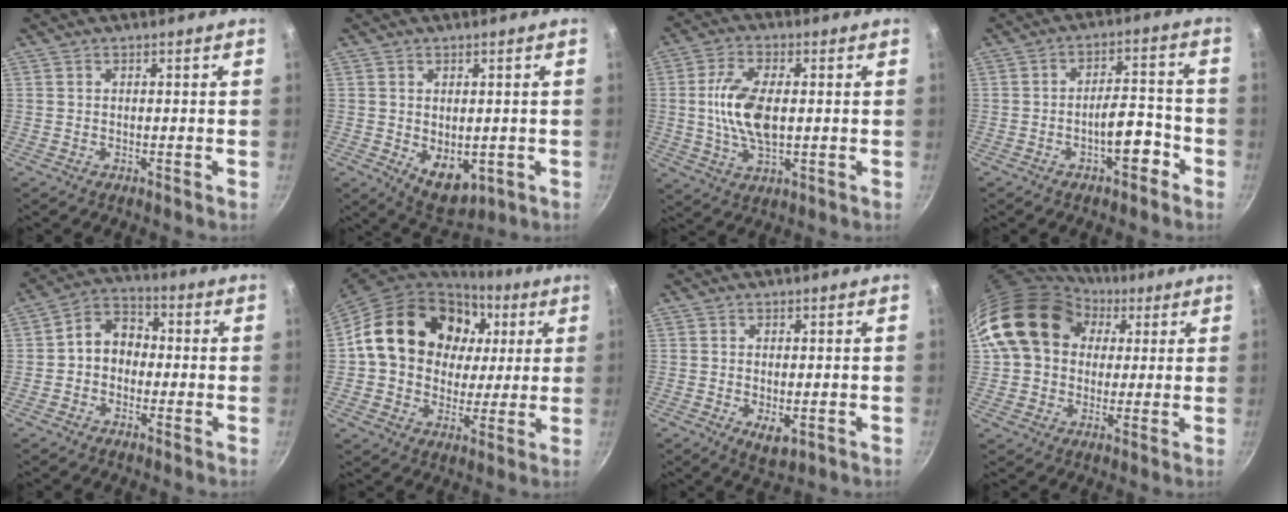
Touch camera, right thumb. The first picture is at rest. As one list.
[{"total": 7.3, "force": [-0.9, 4.8, 5.4], "torque": [-0.062, -0.012, 0.006]}, {"total": 10.8, "force": [0.5, 5.4, 9.4], "torque": [-0.180, 0.004, 0.007]}, {"total": 7.0, "force": [-3.6, 2.8, 5.4], "torque": [-0.063, 0.042, -0.049]}, {"total": 7.6, "force": [-0.5, 6.1, 4.5], "torque": [-0.038, 0.027, -0.028]}, {"total": 23.0, "force": [5.9, 18.2, 12.8], "torque": [-0.200, 0.017, 0.099]}, {"total": 4.2, "force": [-0.9, 2.2, 3.4], "torque": [-0.052, -0.012, -0.008]}, {"total": 18.5, "force": [6.4, 14.2, 9.9], "torque": [-0.156, 0.017, 0.105]}]